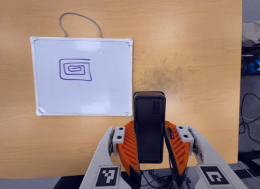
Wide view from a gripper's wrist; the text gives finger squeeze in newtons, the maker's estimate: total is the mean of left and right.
{"total": 5.8, "left": 4.2, "right": 7.4}